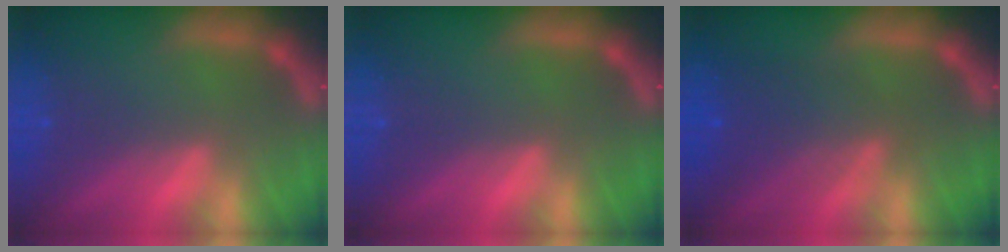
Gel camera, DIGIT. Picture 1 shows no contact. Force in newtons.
{"total": 0.0}
{"total": 5.1}